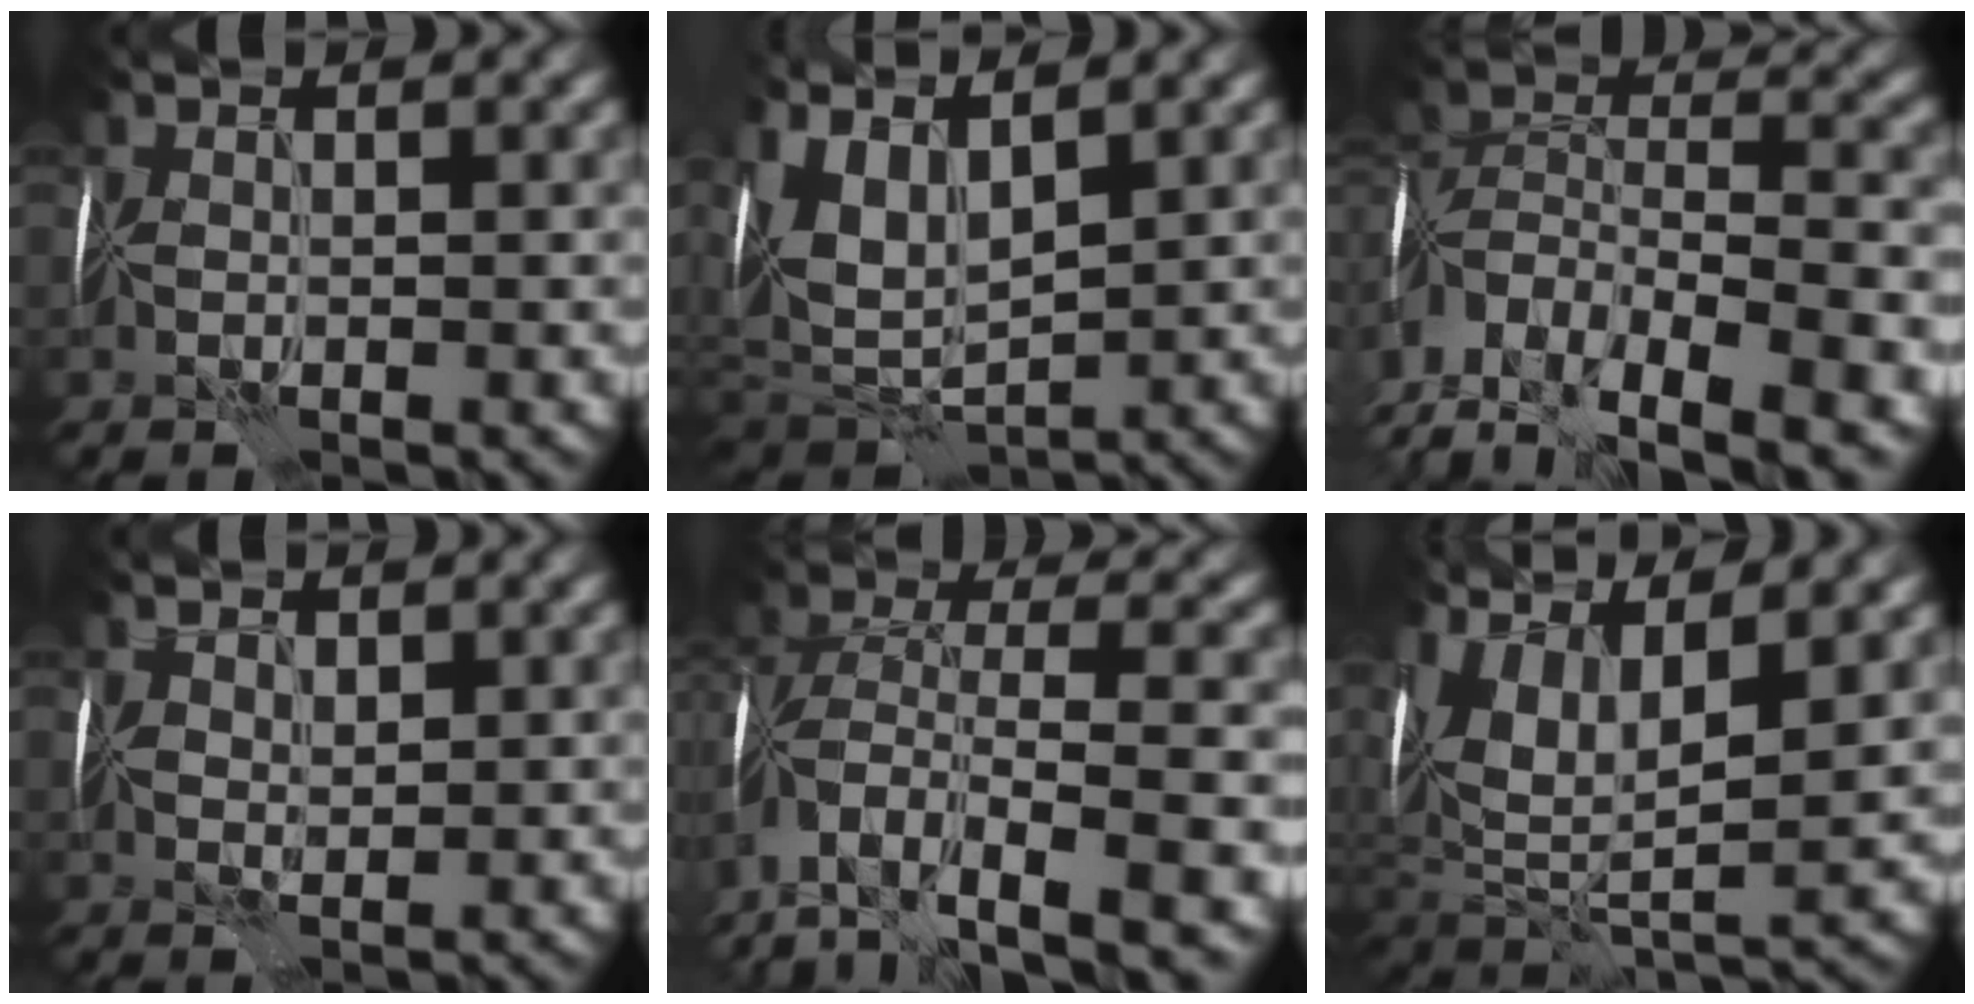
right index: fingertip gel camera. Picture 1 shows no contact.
{"total": 8.7, "force": [2.5, 4.6, 7.0], "torque": [-0.156, -0.006, 0.052]}
{"total": 12.6, "force": [-7.1, 6.3, 8.2], "torque": [-0.165, 0.029, -0.112]}
{"total": 1.8, "force": [1.1, 1.1, 0.9], "torque": [-0.022, 0.003, 0.017]}
{"total": 12.0, "force": [-6.9, 5.8, 7.9], "torque": [-0.167, 0.009, -0.106]}
{"total": 12.1, "force": [5.8, 5.1, 9.3], "torque": [-0.206, 0.016, 0.113]}